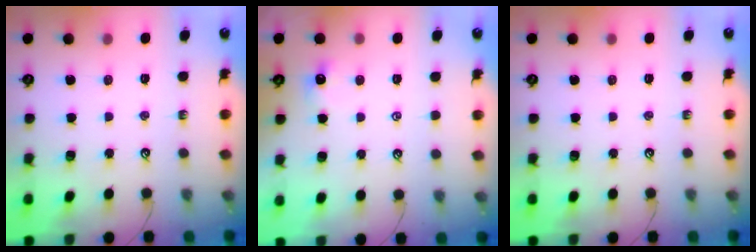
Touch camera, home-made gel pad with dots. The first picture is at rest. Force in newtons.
{"total": 1.3, "press": 1.1, "slide": 0.6}
{"total": 0.0}